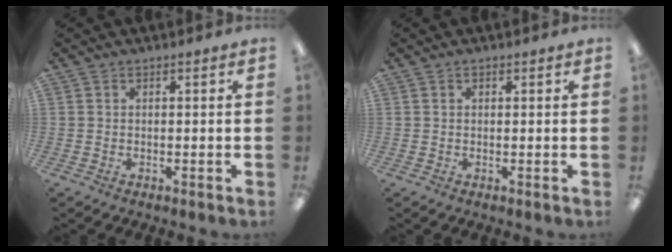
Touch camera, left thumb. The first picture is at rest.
{"total": 0.5, "force": [0.3, 0.4, 0.2], "torque": [-0.005, 0.004, 0.005]}